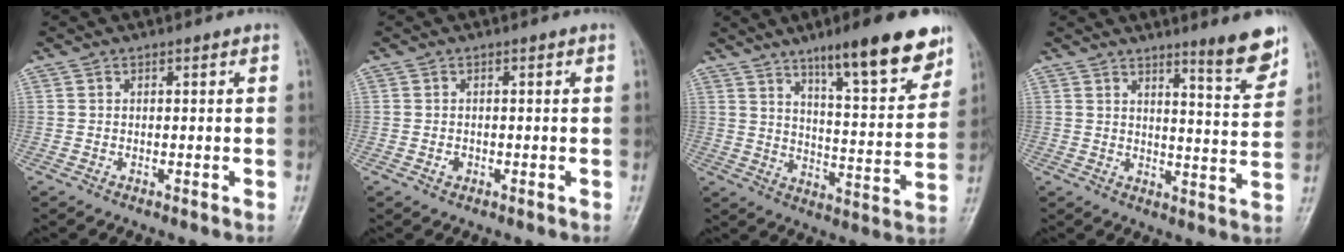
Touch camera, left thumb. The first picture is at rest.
{"total": 1.1, "force": [-0.4, 0.9, 0.5], "torque": [-0.005, 0.002, -0.005]}
{"total": 17.2, "force": [11.1, 3.6, 12.5], "torque": [-0.151, -0.060, 0.171]}
{"total": 8.3, "force": [6.0, 0.6, 5.7], "torque": [-0.069, -0.051, 0.087]}